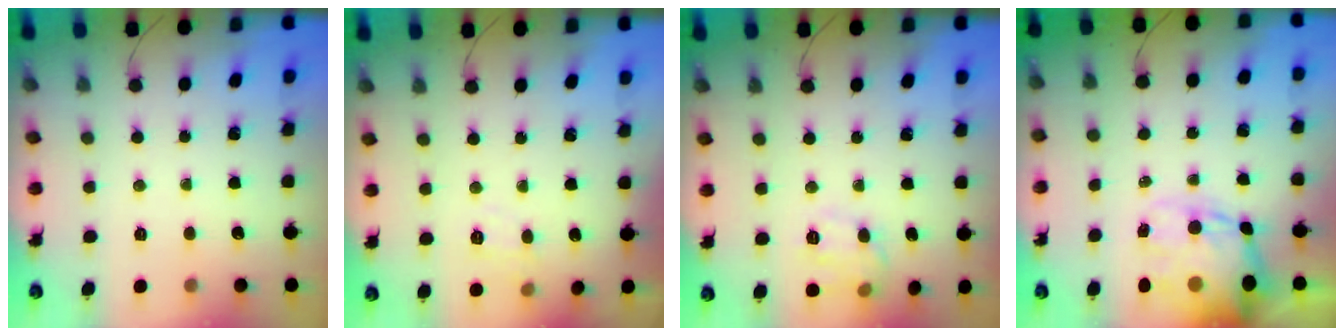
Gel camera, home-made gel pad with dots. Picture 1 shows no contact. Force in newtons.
{"total": 5.1, "press": 4.9, "slide": 1.7}
{"total": 10.0, "press": 9.9, "slide": 1.2}
{"total": 16.4, "press": 16.0, "slide": 3.6}